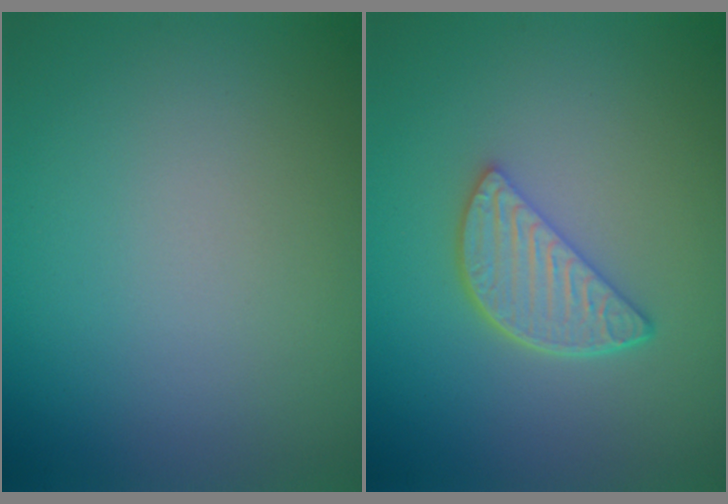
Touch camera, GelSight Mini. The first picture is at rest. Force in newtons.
{"total": 3.7, "press": 3.0, "slide": 2.2}